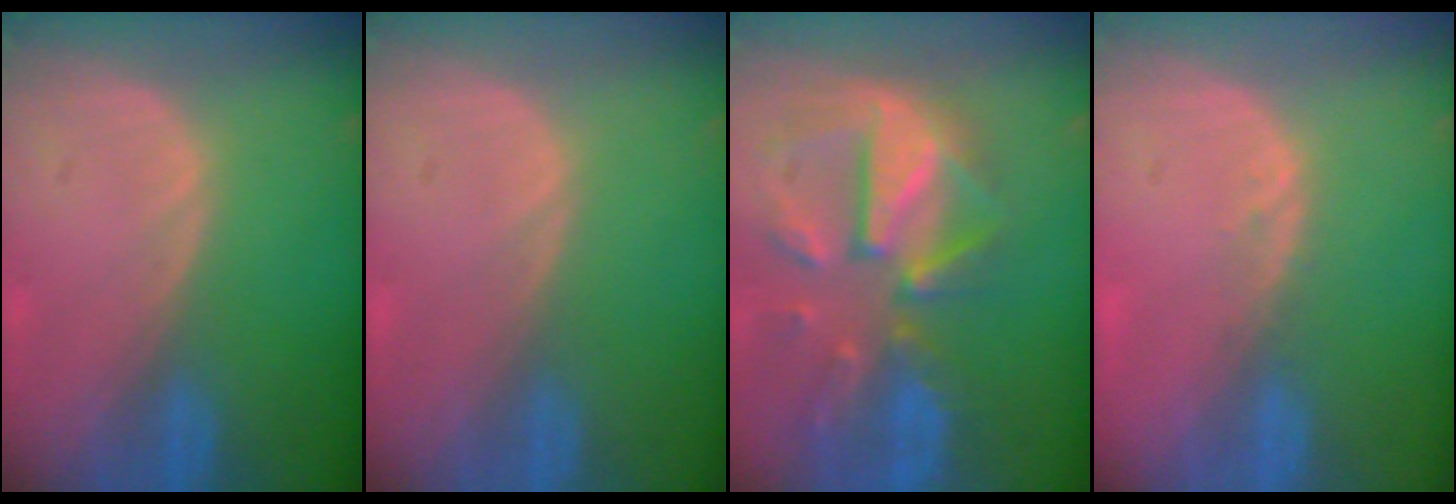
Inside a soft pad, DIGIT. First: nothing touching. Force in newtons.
{"total": 0.0}
{"total": 12.0, "press": 10.4, "slide": 5.9}
{"total": 1.3, "press": 1.2, "slide": 0.6}